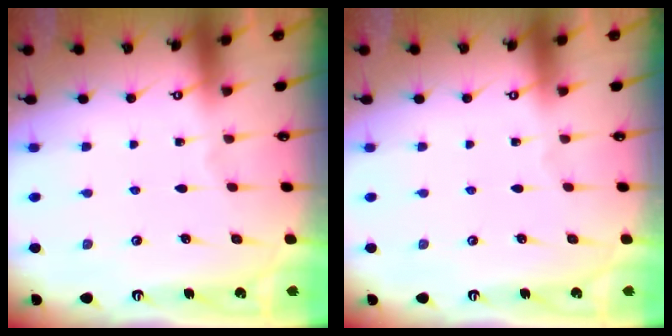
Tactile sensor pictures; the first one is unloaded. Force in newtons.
{"total": 0.0}